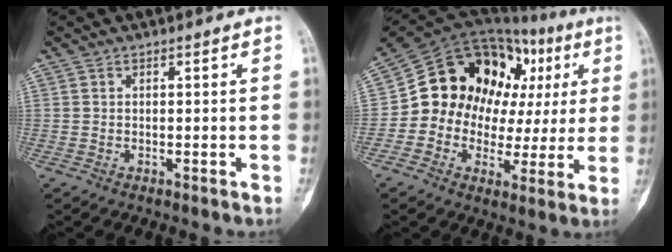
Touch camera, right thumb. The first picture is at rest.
{"total": 21.9, "force": [4.4, 16.1, 14.1], "torque": [-0.151, 0.055, 0.072]}